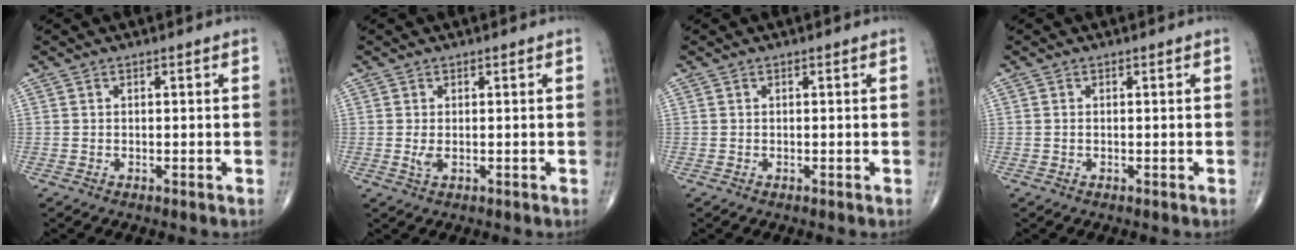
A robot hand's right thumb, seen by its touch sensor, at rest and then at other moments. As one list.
[{"total": 1.5, "force": [-0.1, 0.6, 1.3], "torque": [-0.032, -0.006, 0.003]}, {"total": 0.0}, {"total": 0.0}]